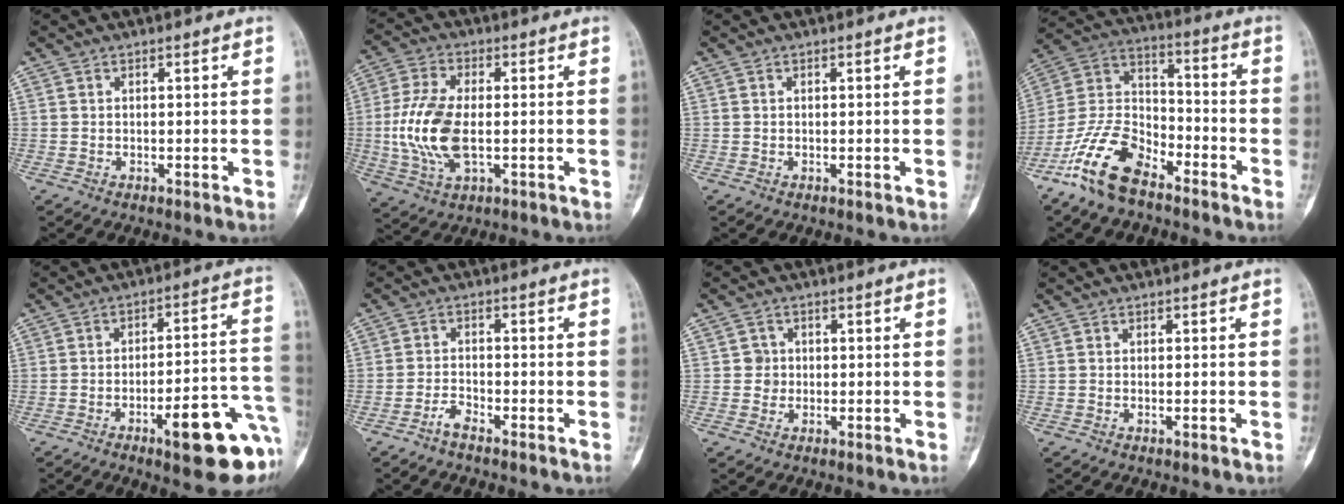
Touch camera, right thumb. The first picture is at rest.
{"total": 12.7, "force": [-1.1, 6.6, 10.8], "torque": [-0.235, 0.001, -0.019]}
{"total": 0.0}
{"total": 15.1, "force": [-10.0, 7.1, 8.8], "torque": [-0.171, 0.064, -0.201]}
{"total": 16.7, "force": [-7.3, 4.1, 14.5], "torque": [-0.140, 0.047, -0.093]}
{"total": 2.7, "force": [-2.2, 0.7, 1.4], "torque": [-0.031, 0.016, -0.047]}
{"total": 2.6, "force": [0.0, 2.6, 0.4], "torque": [0.012, 0.007, -0.003]}
{"total": 0.9, "force": [-0.3, 0.2, 0.8], "torque": [-0.011, 0.001, -0.005]}